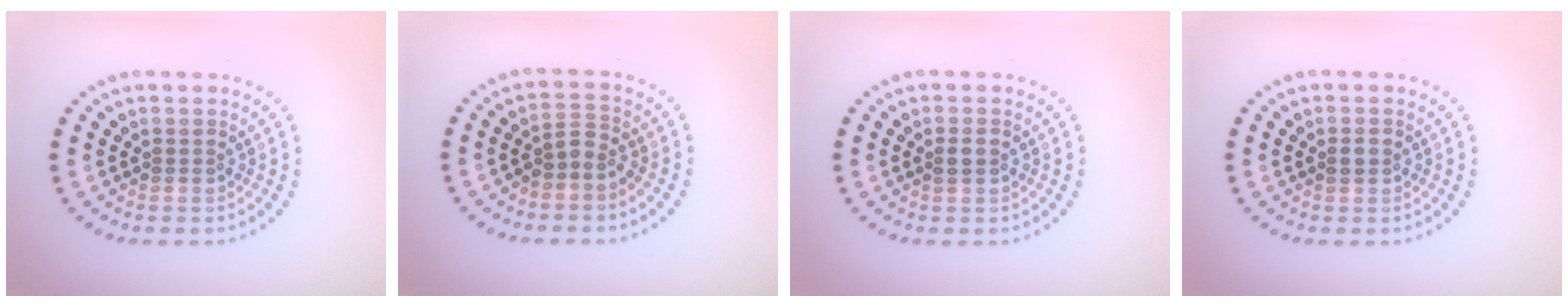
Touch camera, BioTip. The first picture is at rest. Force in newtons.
{"total": 1.8, "press": 1.4, "slide": 1.2}
{"total": 1.2, "press": 1.2, "slide": 0.3}
{"total": 1.1, "press": 1.1, "slide": 0.2}